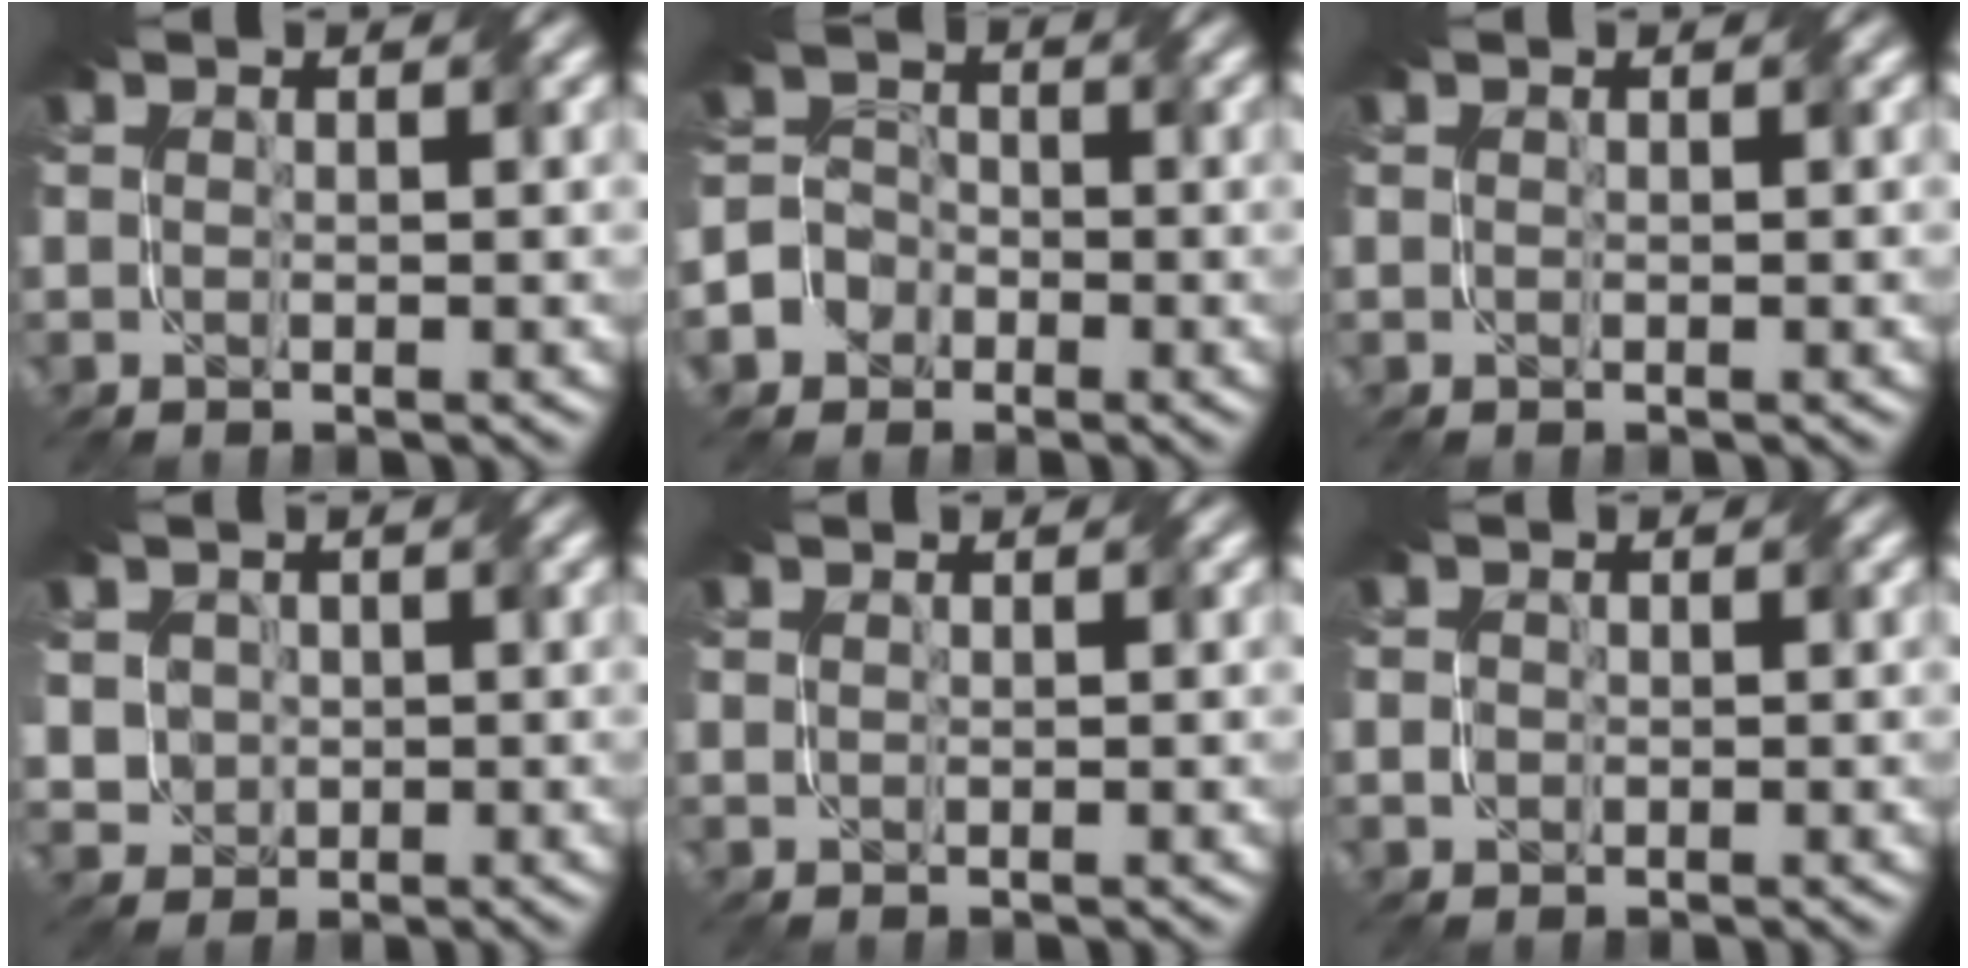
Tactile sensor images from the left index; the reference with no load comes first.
{"total": 4.2, "force": [-2.5, 3.4, 0.2], "torque": [0.007, 0.006, -0.062]}
{"total": 0.0}
{"total": 2.6, "force": [0.3, 2.5, 0.7], "torque": [-0.023, 0.006, 0.013]}
{"total": 0.0}
{"total": 0.7, "force": [-0.2, 0.6, 0.2], "torque": [-0.004, 0.005, -0.004]}